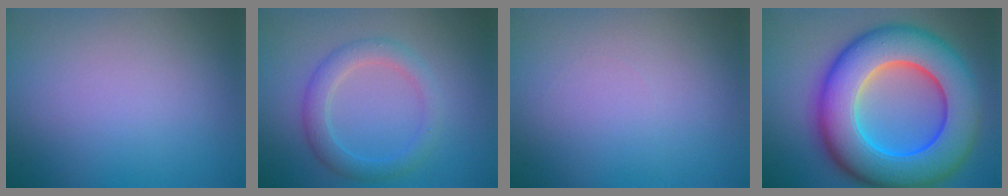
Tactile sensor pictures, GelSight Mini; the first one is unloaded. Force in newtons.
{"total": 3.1, "press": 3.1, "slide": 0.0}
{"total": 0.0}
{"total": 14.6, "press": 14.6, "slide": 0.3}